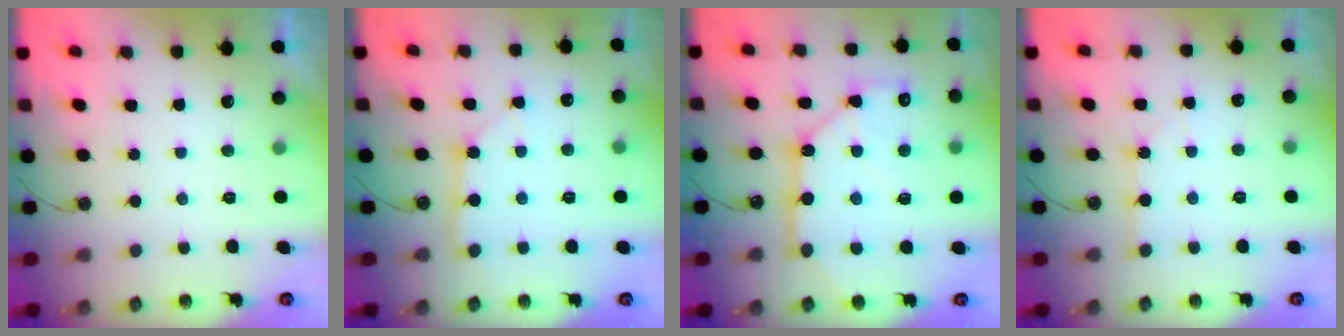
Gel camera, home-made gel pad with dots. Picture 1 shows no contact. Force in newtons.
{"total": 2.9, "press": 2.9, "slide": 0.2}
{"total": 14.0, "press": 14.0, "slide": 0.6}
{"total": 1.3, "press": 1.2, "slide": 0.2}